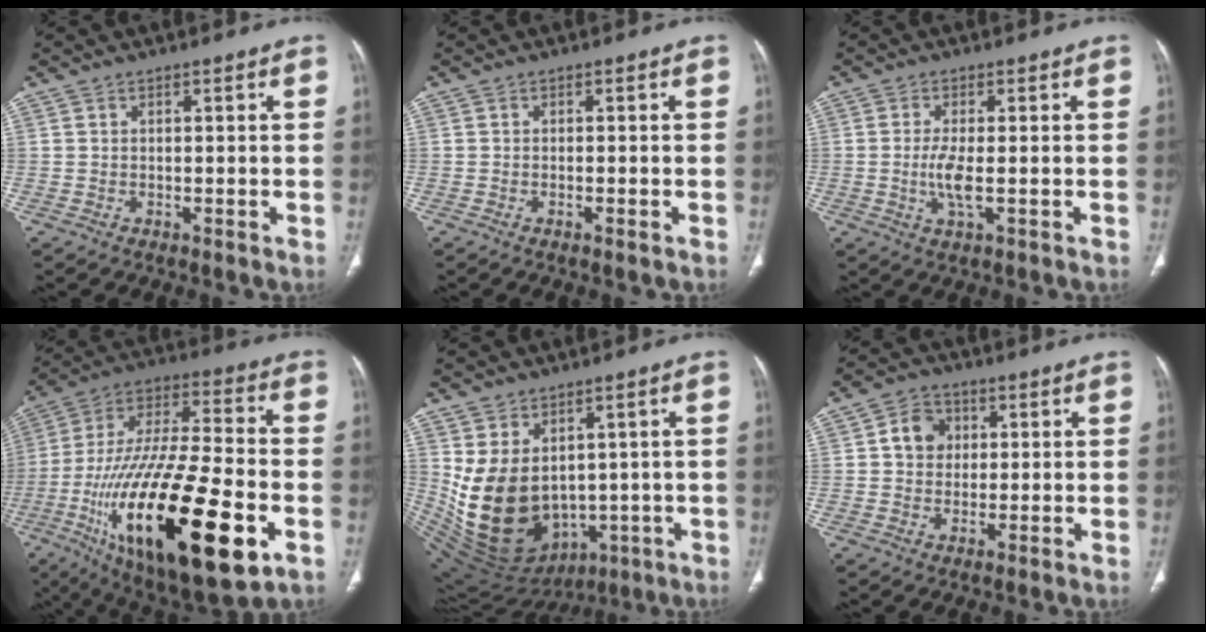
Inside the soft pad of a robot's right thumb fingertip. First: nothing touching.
{"total": 1.0, "force": [-0.5, 0.1, 0.8], "torque": [-0.018, -0.002, -0.007]}
{"total": 4.3, "force": [-0.6, 1.1, 4.1], "torque": [-0.095, -0.009, -0.013]}
{"total": 35.1, "force": [-11.6, 12.1, 30.9], "torque": [-0.581, 0.014, -0.182]}
{"total": 17.5, "force": [0.5, 12.8, 11.8], "torque": [-0.203, -0.019, 0.058]}
{"total": 6.2, "force": [1.1, 5.3, 2.9], "torque": [-0.025, 0.006, 0.013]}